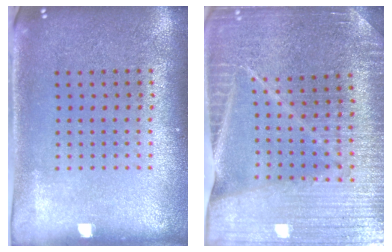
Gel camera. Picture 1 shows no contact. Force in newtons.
{"total": 3.6, "press": 3.5, "slide": 0.7}